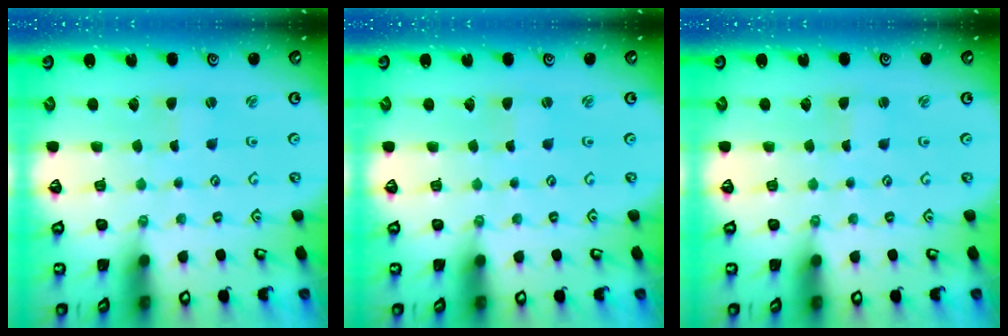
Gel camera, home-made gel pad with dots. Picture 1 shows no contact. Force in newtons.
{"total": 0.6, "press": 0.6, "slide": 0.0}
{"total": 0.6, "press": 0.6, "slide": 0.0}